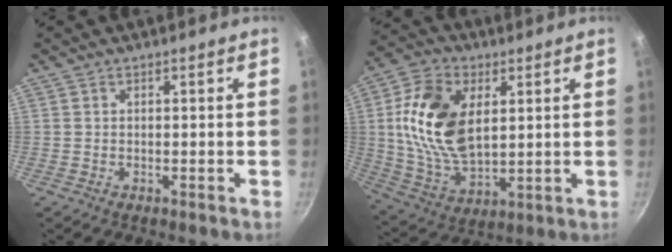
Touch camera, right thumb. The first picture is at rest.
{"total": 18.1, "force": [3.6, 11.1, 13.8], "torque": [-0.246, -0.009, 0.073]}